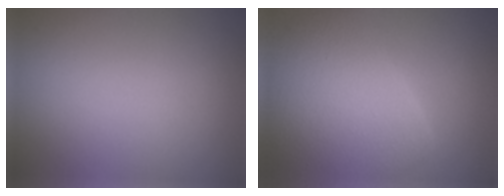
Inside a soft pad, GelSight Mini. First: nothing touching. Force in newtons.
{"total": 7.7, "press": 7.7, "slide": 0.4}